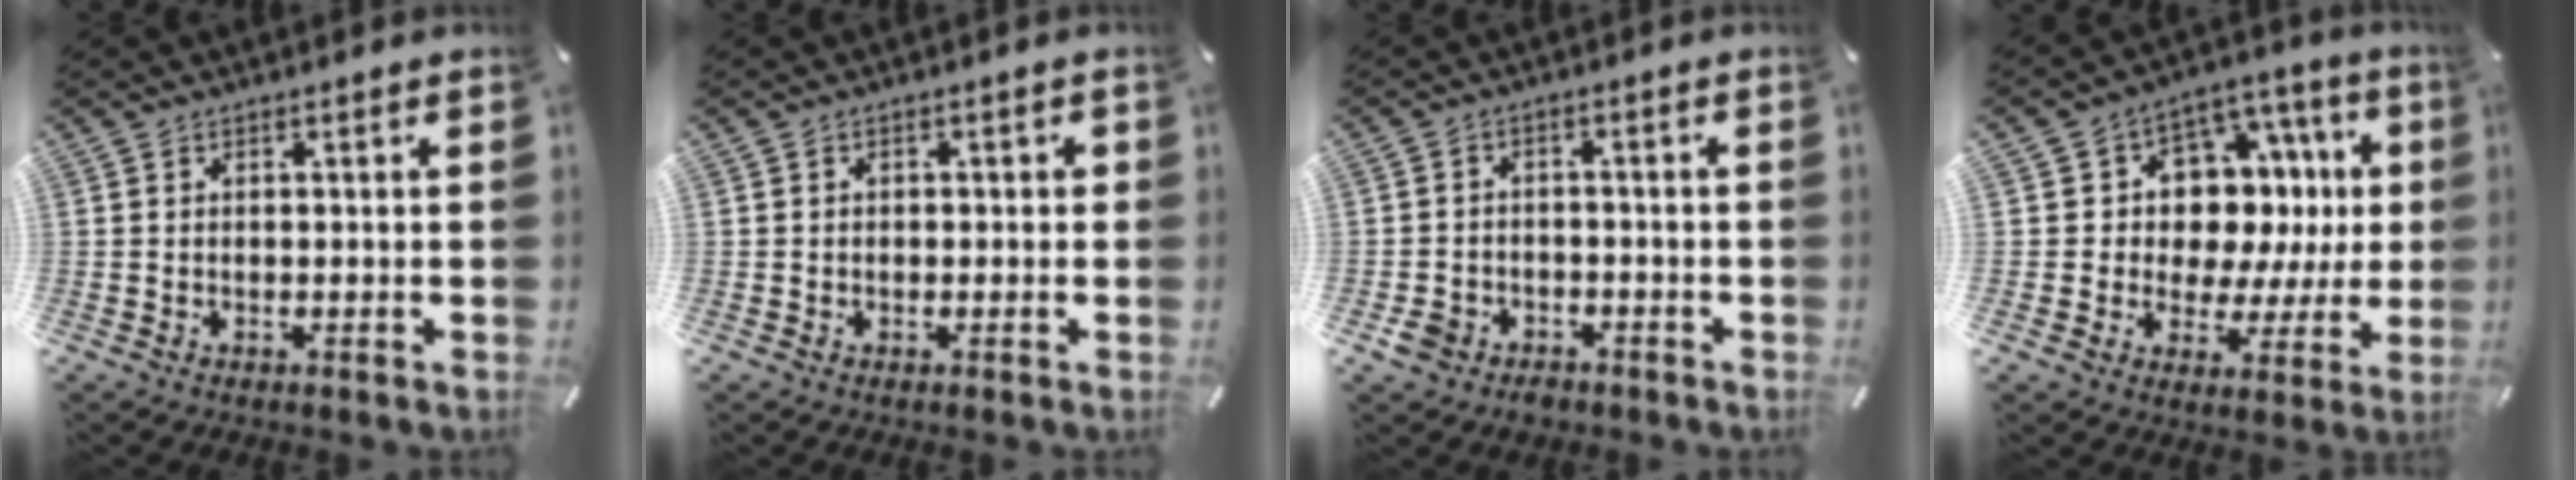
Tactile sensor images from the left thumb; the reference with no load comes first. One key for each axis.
{"total": 1.2, "fx": -0.5, "fy": 0.9, "fz": 0.5, "tx": -0.010, "ty": 0.005, "tz": -0.013}
{"total": 4.4, "fx": -2.8, "fy": 3.2, "fz": 1.3, "tx": -0.031, "ty": 0.009, "tz": -0.054}
{"total": 11.6, "fx": 2.5, "fy": 10.1, "fz": 5.2, "tx": -0.072, "ty": -0.038, "tz": 0.056}